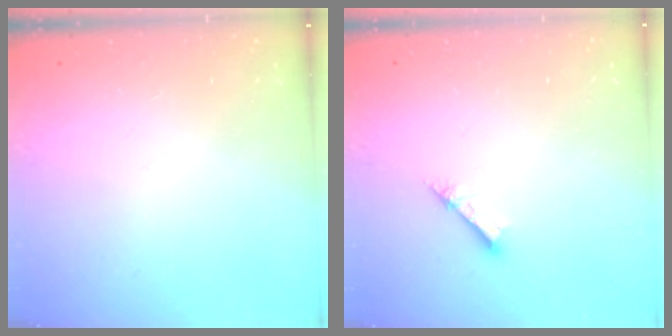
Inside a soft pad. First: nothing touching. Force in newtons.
{"total": 1.6, "press": 1.6, "slide": 0.2}